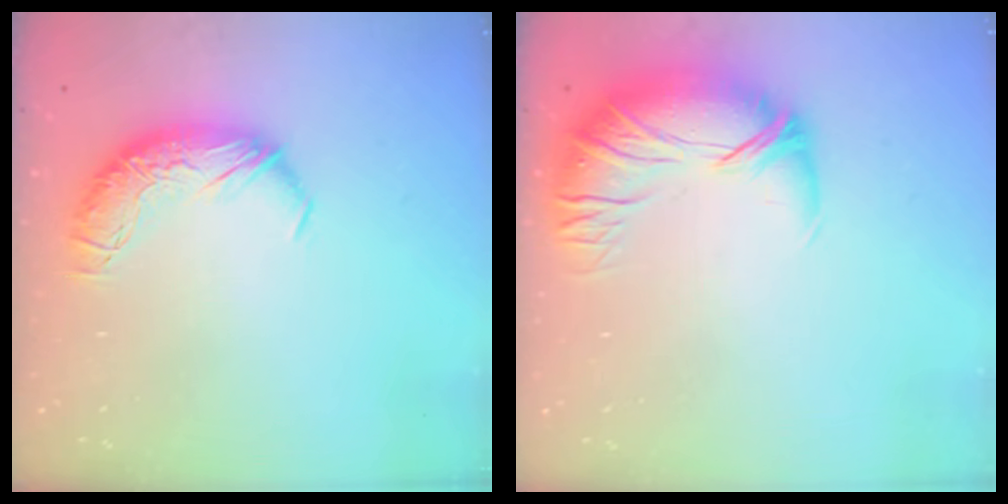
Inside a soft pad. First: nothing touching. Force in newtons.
{"total": 2.8, "press": 0.1, "slide": 2.8}